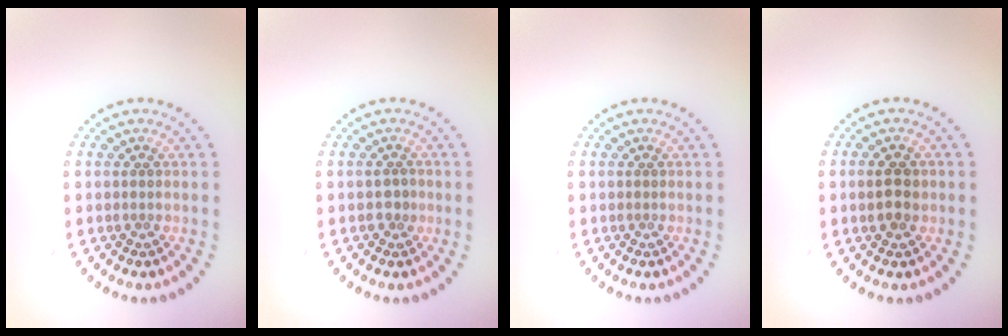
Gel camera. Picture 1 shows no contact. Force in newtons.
{"total": 1.2, "press": 1.1, "slide": 0.4}
{"total": 0.0}
{"total": 2.3, "press": 2.3, "slide": 0.1}